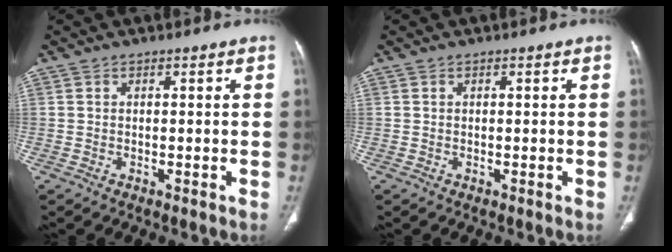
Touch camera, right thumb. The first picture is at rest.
{"total": 0.0}